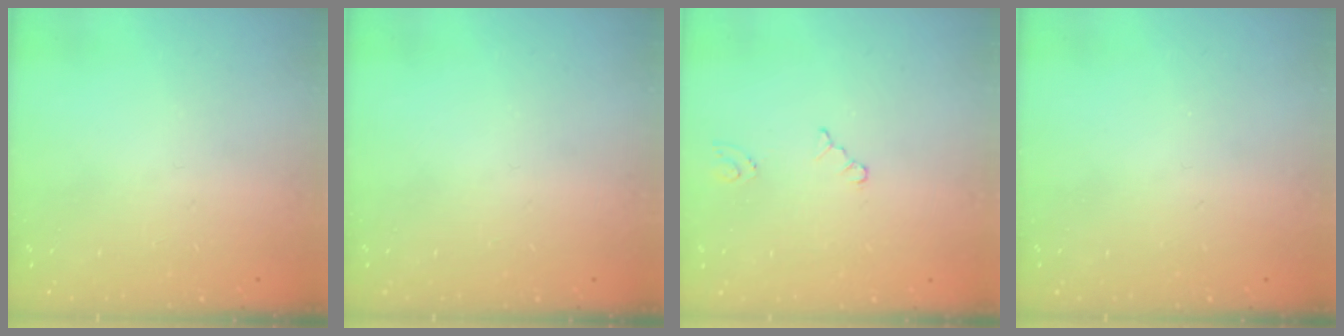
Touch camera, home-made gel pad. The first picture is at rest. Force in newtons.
{"total": 0.0}
{"total": 3.2, "press": 3.2, "slide": 0.4}
{"total": 0.0}